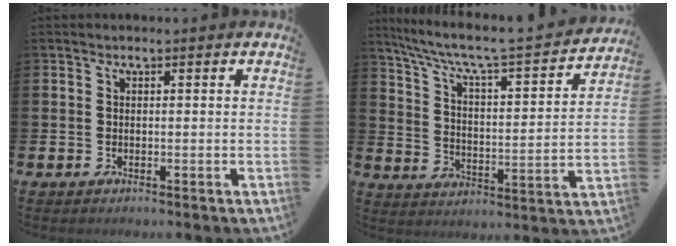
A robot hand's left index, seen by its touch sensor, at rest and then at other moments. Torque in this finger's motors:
{"motor_torque": [0.68, -1.46, 0.39, 0.05]}